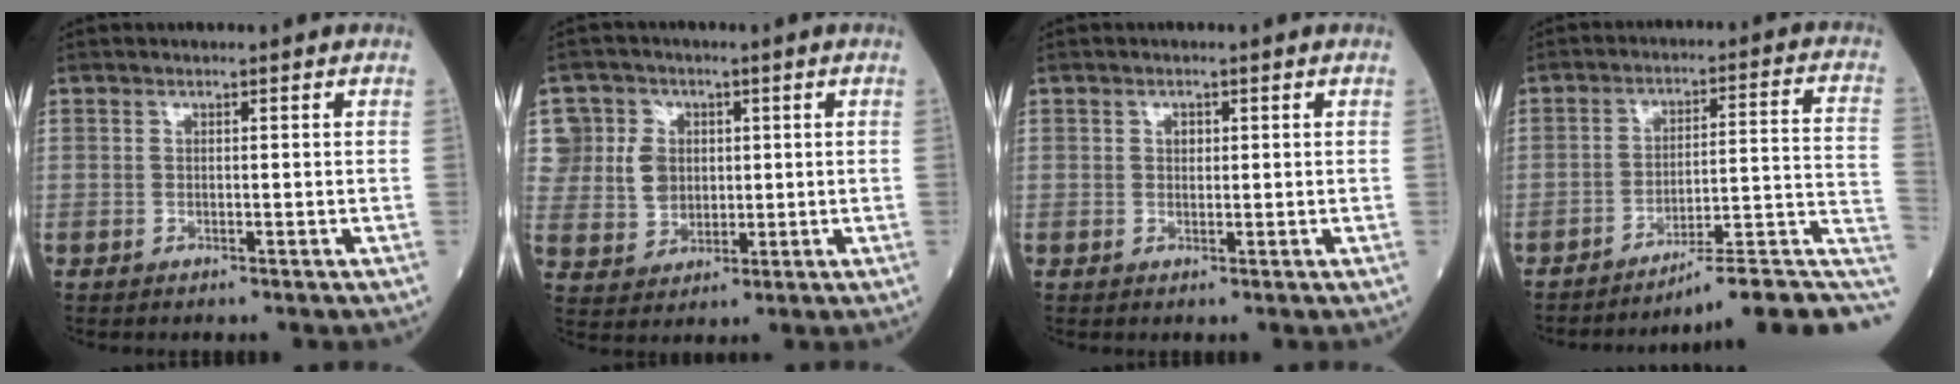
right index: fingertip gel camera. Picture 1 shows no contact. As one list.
[{"total": 10.1, "force": [2.7, 9.3, 2.9], "torque": [-0.067, 0.032, 0.063]}, {"total": 1.1, "force": [0.3, 0.8, 0.7], "torque": [-0.010, 0.000, 0.005]}, {"total": 13.6, "force": [-11.8, -1.0, 6.8], "torque": [-0.048, 0.038, -0.165]}]